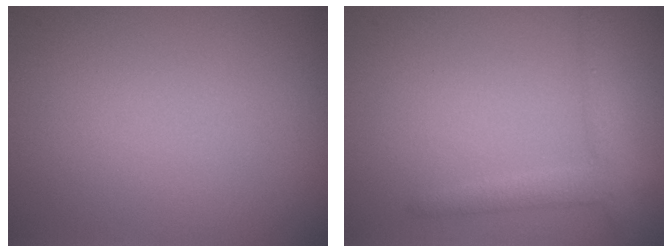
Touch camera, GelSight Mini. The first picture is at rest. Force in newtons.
{"total": 2.7, "press": 2.7, "slide": 0.2}